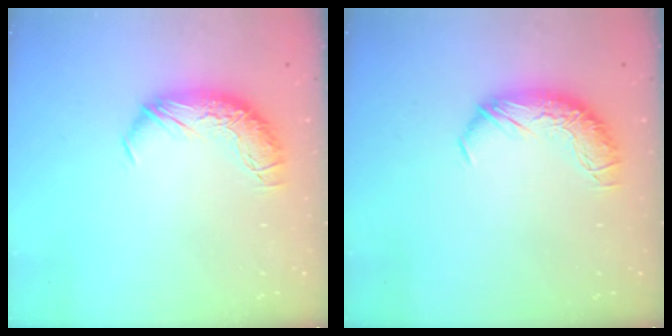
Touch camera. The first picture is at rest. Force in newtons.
{"total": 0.0}